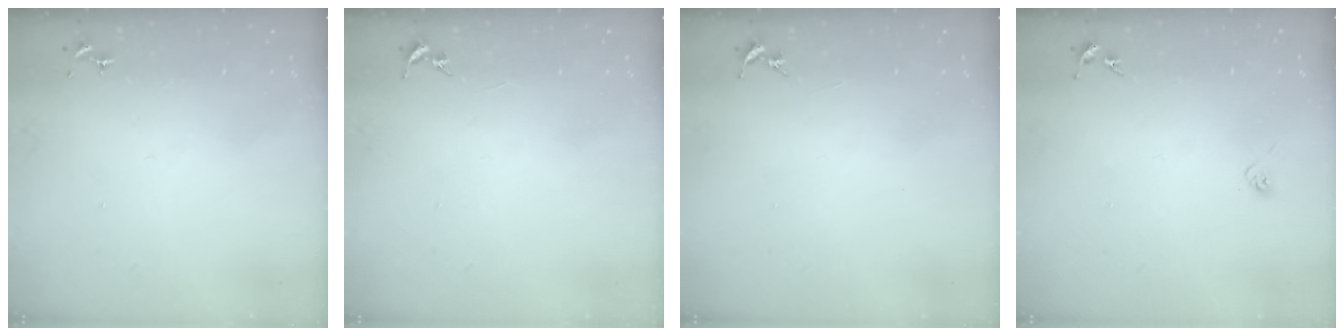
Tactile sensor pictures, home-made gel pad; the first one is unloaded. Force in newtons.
{"total": 0.0}
{"total": 0.0}
{"total": 2.8, "press": 2.6, "slide": 1.1}